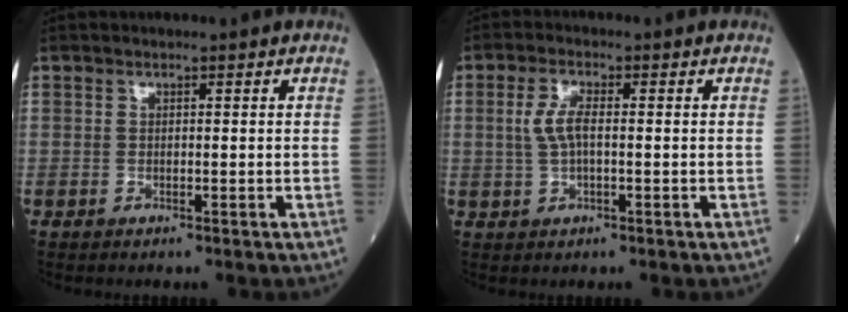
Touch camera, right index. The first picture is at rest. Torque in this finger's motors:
{"motor_torque": [0.01, -0.12, 0.27, 0.03]}